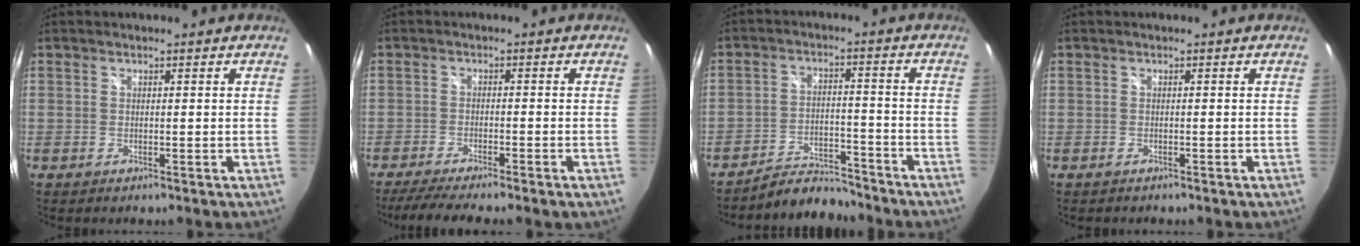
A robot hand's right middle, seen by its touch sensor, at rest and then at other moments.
{"total": 8.0, "force": [-6.7, -0.3, 4.4], "torque": [-0.094, -0.018, -0.108]}
{"total": 7.5, "force": [-7.3, 1.1, 0.8], "torque": [-0.030, 0.013, -0.119]}
{"total": 0.6, "force": [-0.5, 0.3, 0.1], "torque": [-0.004, -0.002, -0.009]}